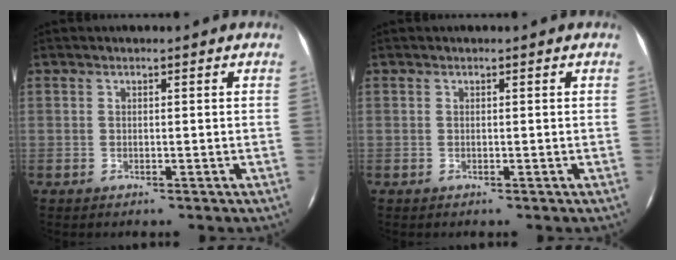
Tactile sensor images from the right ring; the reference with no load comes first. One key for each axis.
{"total": 0.0}